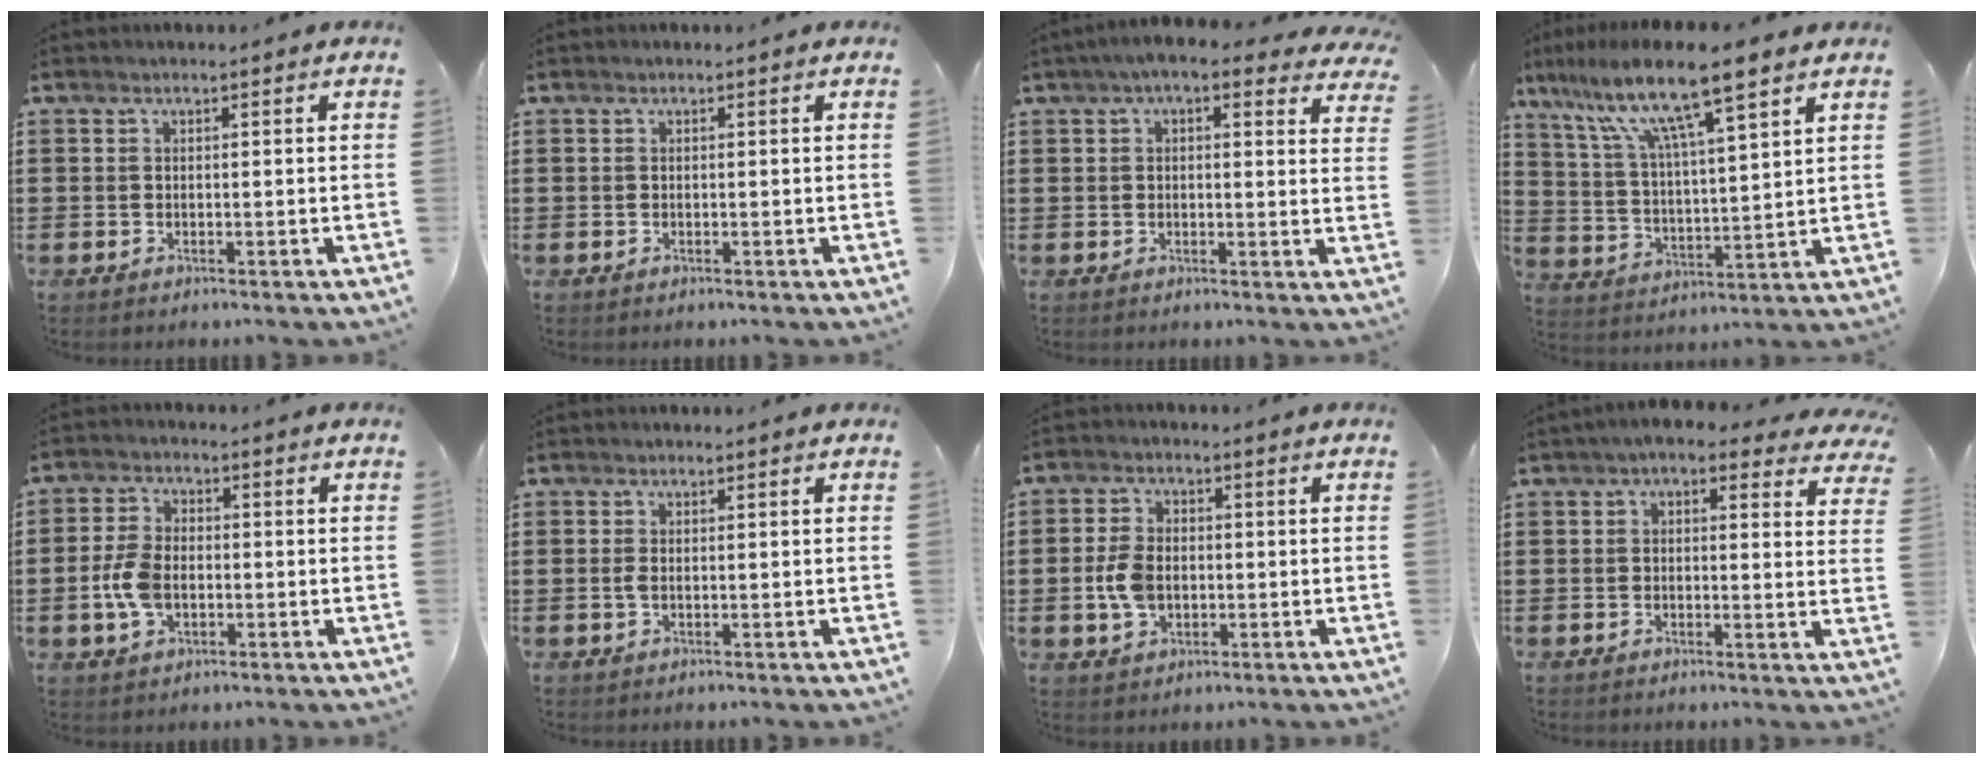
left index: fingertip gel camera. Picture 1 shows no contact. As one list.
[{"total": 0.0}, {"total": 4.9, "force": [3.6, 1.0, 3.1], "torque": [-0.071, -0.001, 0.065]}, {"total": 11.5, "force": [8.4, 0.9, 7.9], "torque": [-0.179, -0.035, 0.137]}, {"total": 6.5, "force": [-1.1, 4.1, 4.9], "torque": [-0.122, 0.001, -0.028]}, {"total": 1.1, "force": [-0.1, 0.5, 0.9], "torque": [-0.020, 0.002, -0.003]}, {"total": 5.6, "force": [-0.6, 3.8, 4.1], "torque": [-0.107, 0.002, -0.019]}, {"total": 4.0, "force": [3.0, 1.3, 2.4], "torque": [-0.055, -0.002, 0.053]}]